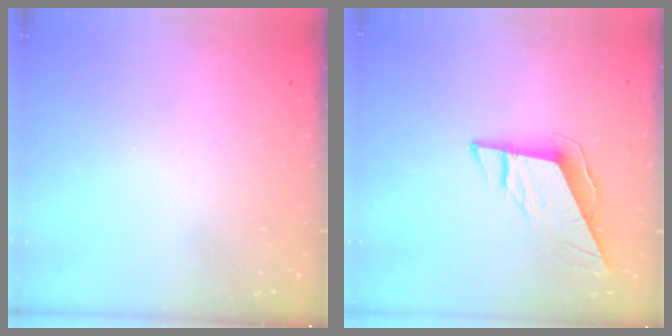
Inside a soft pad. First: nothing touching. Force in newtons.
{"total": 9.0, "press": 9.0, "slide": 1.0}